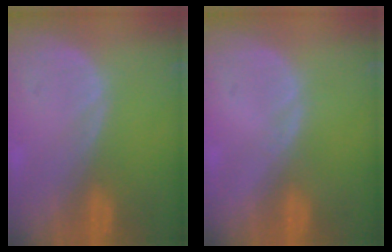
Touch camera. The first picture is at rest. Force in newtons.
{"total": 0.7, "press": 0.5, "slide": 0.4}